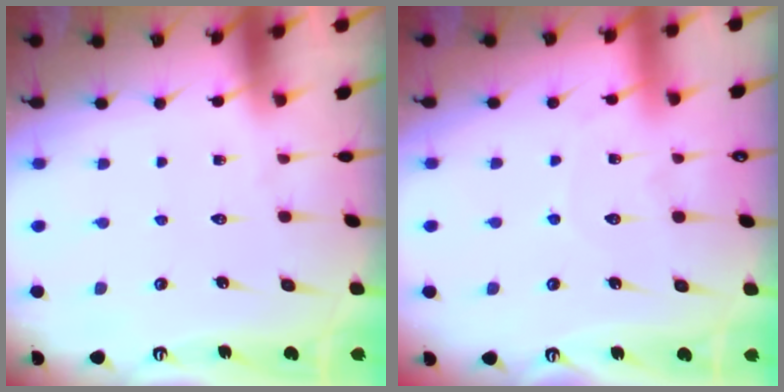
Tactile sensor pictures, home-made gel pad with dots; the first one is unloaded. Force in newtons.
{"total": 4.5, "press": 4.5, "slide": 0.5}